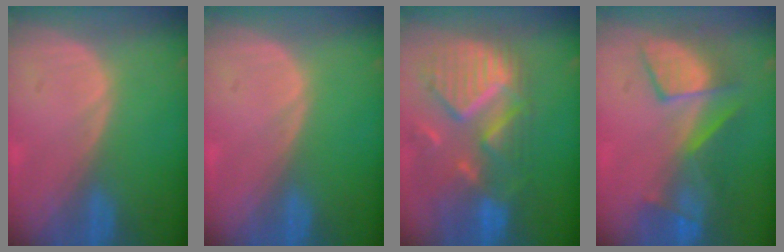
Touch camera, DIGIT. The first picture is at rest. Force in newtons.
{"total": 0.0}
{"total": 12.0, "press": 10.5, "slide": 5.8}
{"total": 8.3, "press": 8.3, "slide": 0.5}